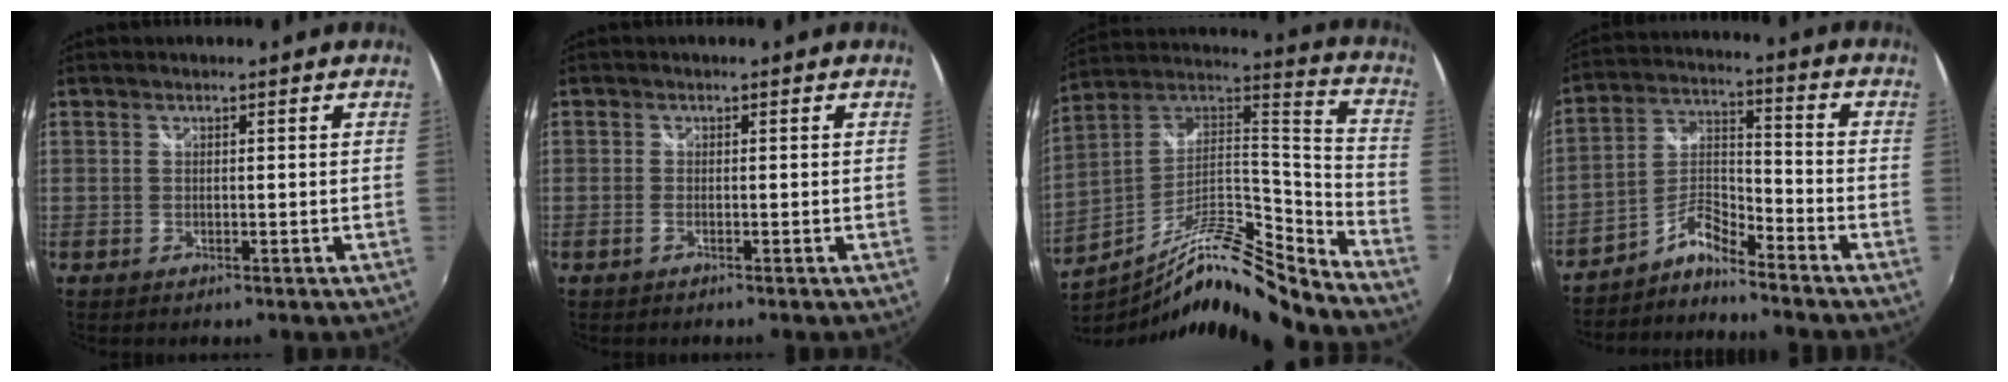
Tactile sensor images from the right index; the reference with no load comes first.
{"total": 0.7, "force": [-0.5, 0.2, 0.4], "torque": [-0.010, -0.001, -0.012]}
{"total": 19.4, "force": [-14.5, 3.8, 12.2], "torque": [-0.208, 0.002, -0.268]}
{"total": 6.1, "force": [-5.5, 0.8, 2.5], "torque": [-0.059, 0.031, -0.117]}